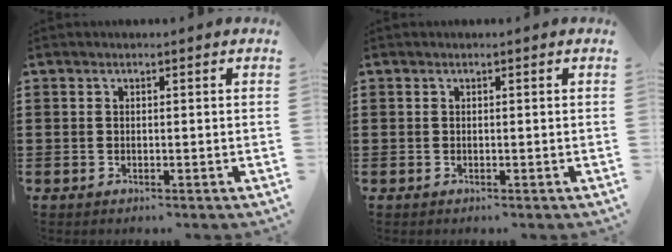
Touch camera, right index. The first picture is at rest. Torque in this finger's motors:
{"motor_torque": [0.06, 0.68, 0.00, 0.00]}